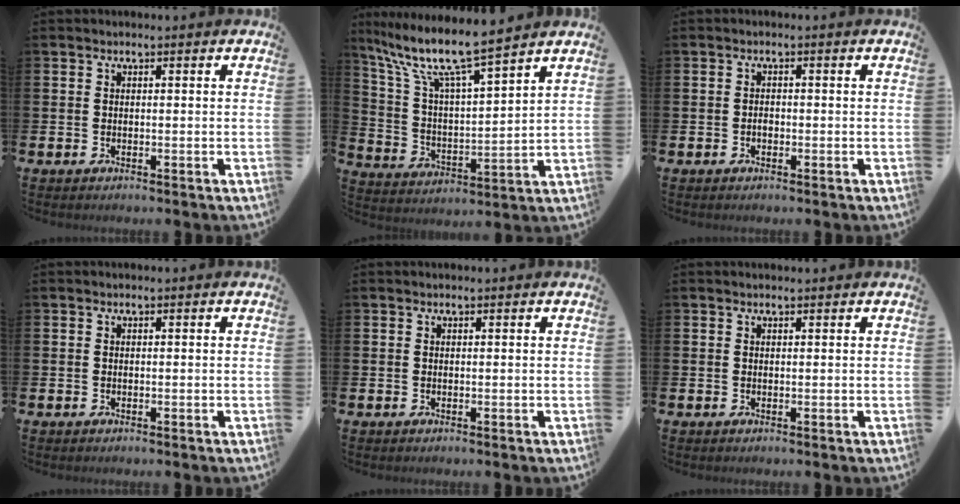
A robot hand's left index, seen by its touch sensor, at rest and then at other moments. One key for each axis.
{"total": 10.1, "fx": 8.8, "fy": 1.1, "fz": 4.9, "tx": -0.132, "ty": -0.049, "tz": 0.149}
{"total": 1.0, "fx": -0.4, "fy": 0.6, "fz": 0.6, "tx": -0.014, "ty": 0.001, "tz": -0.008}
{"total": 0.0}
{"total": 0.0}
{"total": 0.5, "fx": 0.5, "fy": 0.0, "fz": 0.2, "tx": 0.008, "ty": -0.004, "tz": 0.007}